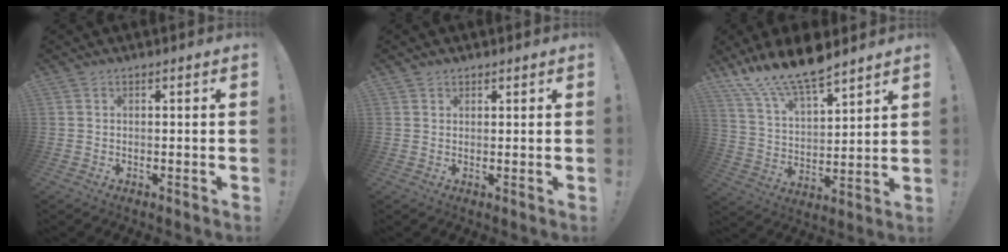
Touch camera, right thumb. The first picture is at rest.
{"total": 1.2, "force": [0.9, 0.7, 0.2], "torque": [0.006, -0.007, 0.015]}
{"total": 14.1, "force": [11.5, 4.2, 7.0], "torque": [-0.143, -0.084, 0.210]}